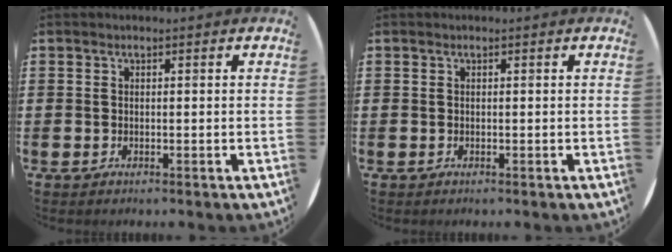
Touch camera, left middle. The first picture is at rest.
{"total": 0.0}